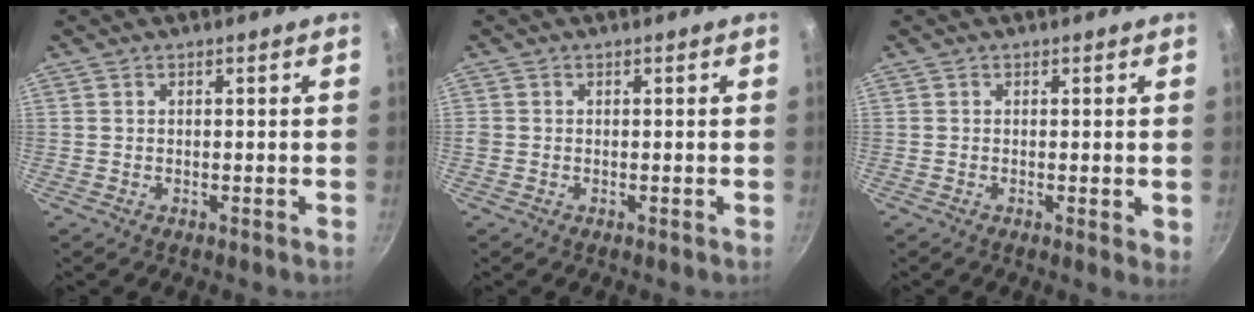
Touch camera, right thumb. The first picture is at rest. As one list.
[{"total": 0.9, "force": [-0.2, 0.8, 0.3], "torque": [-0.006, 0.002, -0.004]}, {"total": 2.0, "force": [-0.2, 0.6, 1.9], "torque": [-0.026, -0.008, -0.004]}]